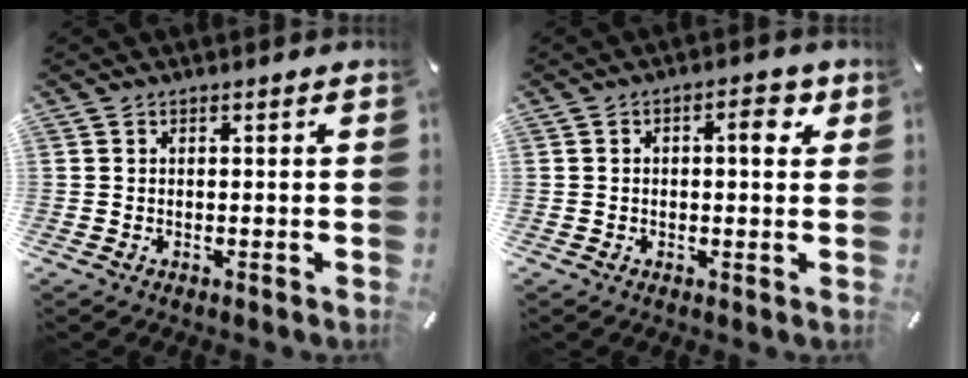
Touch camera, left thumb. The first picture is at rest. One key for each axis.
{"total": 5.1, "fx": 1.1, "fy": 2.4, "fz": 4.3, "tx": -0.055, "ty": -0.001, "tz": 0.009}